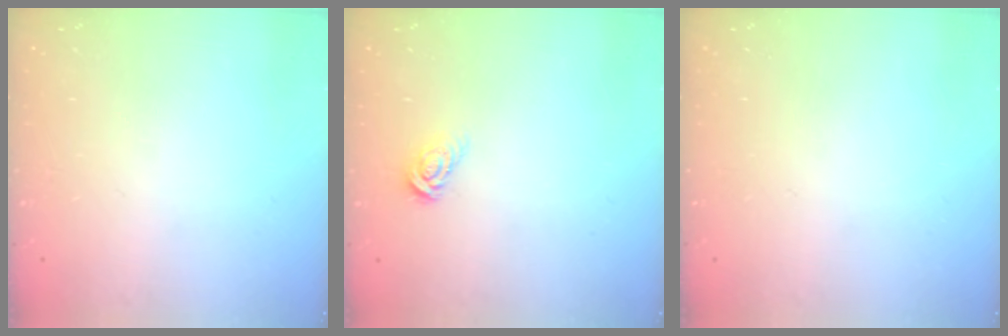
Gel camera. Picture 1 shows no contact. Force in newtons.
{"total": 5.9, "press": 5.9, "slide": 0.4}
{"total": 0.0}